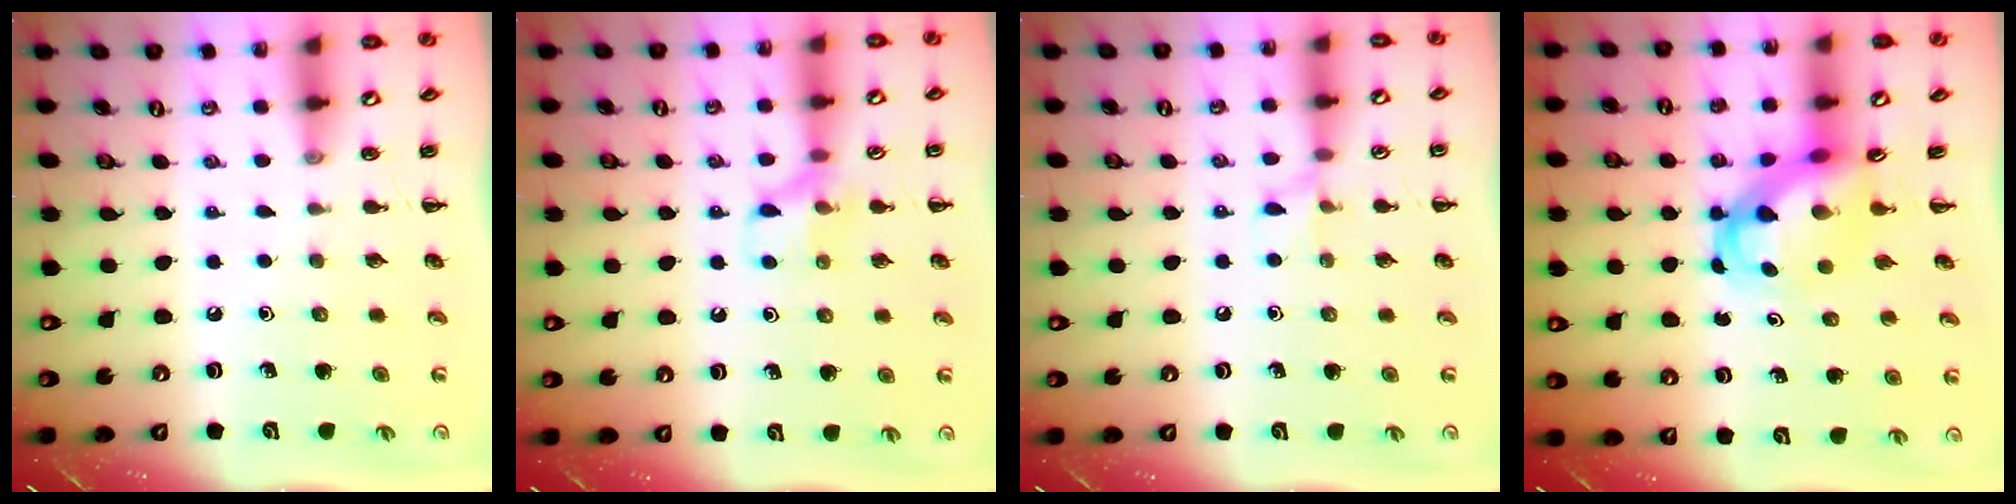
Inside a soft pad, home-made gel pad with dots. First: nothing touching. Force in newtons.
{"total": 8.4, "press": 8.4, "slide": 0.6}
{"total": 5.4, "press": 5.1, "slide": 1.8}
{"total": 4.3, "press": 4.1, "slide": 1.1}